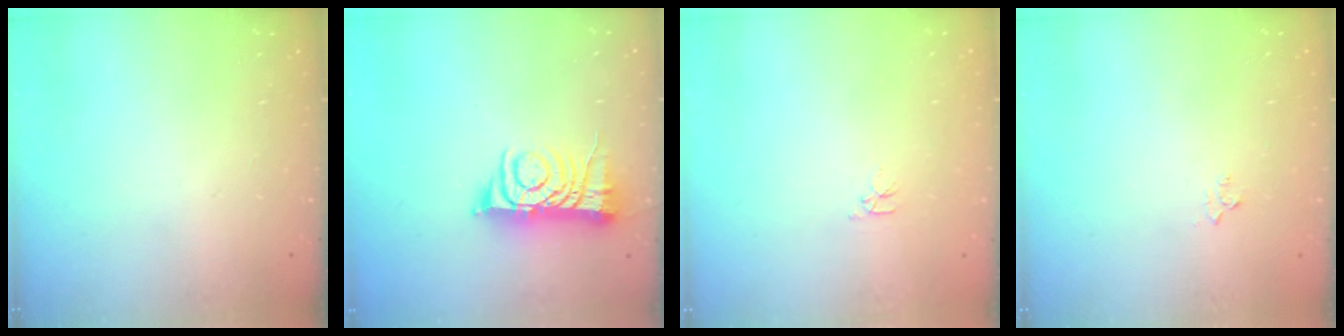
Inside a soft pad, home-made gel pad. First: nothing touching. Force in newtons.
{"total": 8.6, "press": 8.5, "slide": 1.0}
{"total": 2.8, "press": 2.7, "slide": 0.4}
{"total": 2.9, "press": 2.8, "slide": 0.4}